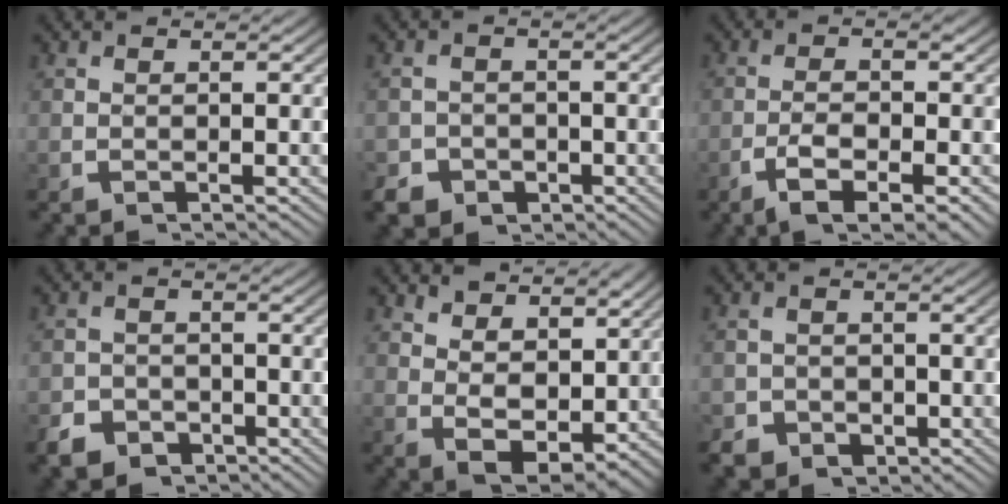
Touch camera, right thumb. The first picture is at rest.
{"total": 5.0, "force": [-3.3, 3.5, 1.3], "torque": [-0.015, -0.027, -0.048]}
{"total": 5.1, "force": [-2.2, 2.2, 4.0], "torque": [-0.083, -0.017, -0.033]}
{"total": 4.5, "force": [-3.2, 3.0, 1.1], "torque": [-0.011, -0.023, -0.050]}
{"total": 5.9, "force": [1.5, 4.1, 4.1], "torque": [-0.073, -0.024, 0.035]}
{"total": 4.4, "force": [-2.7, 3.2, 1.3], "torque": [-0.015, -0.024, -0.038]}